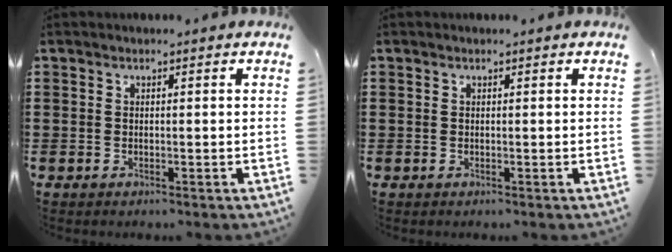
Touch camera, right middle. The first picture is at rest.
{"total": 0.0}